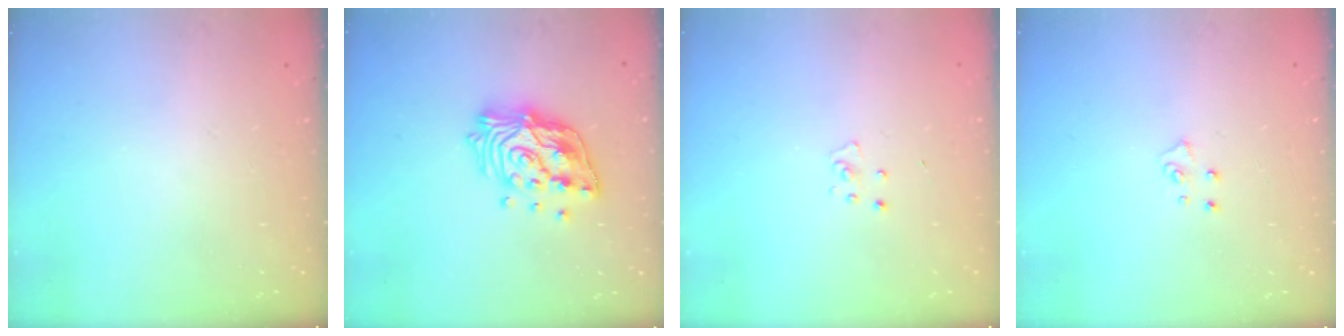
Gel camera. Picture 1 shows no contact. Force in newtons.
{"total": 15.1, "press": 15.1, "slide": 1.2}
{"total": 2.6, "press": 2.6, "slide": 0.2}
{"total": 5.1, "press": 5.1, "slide": 0.4}